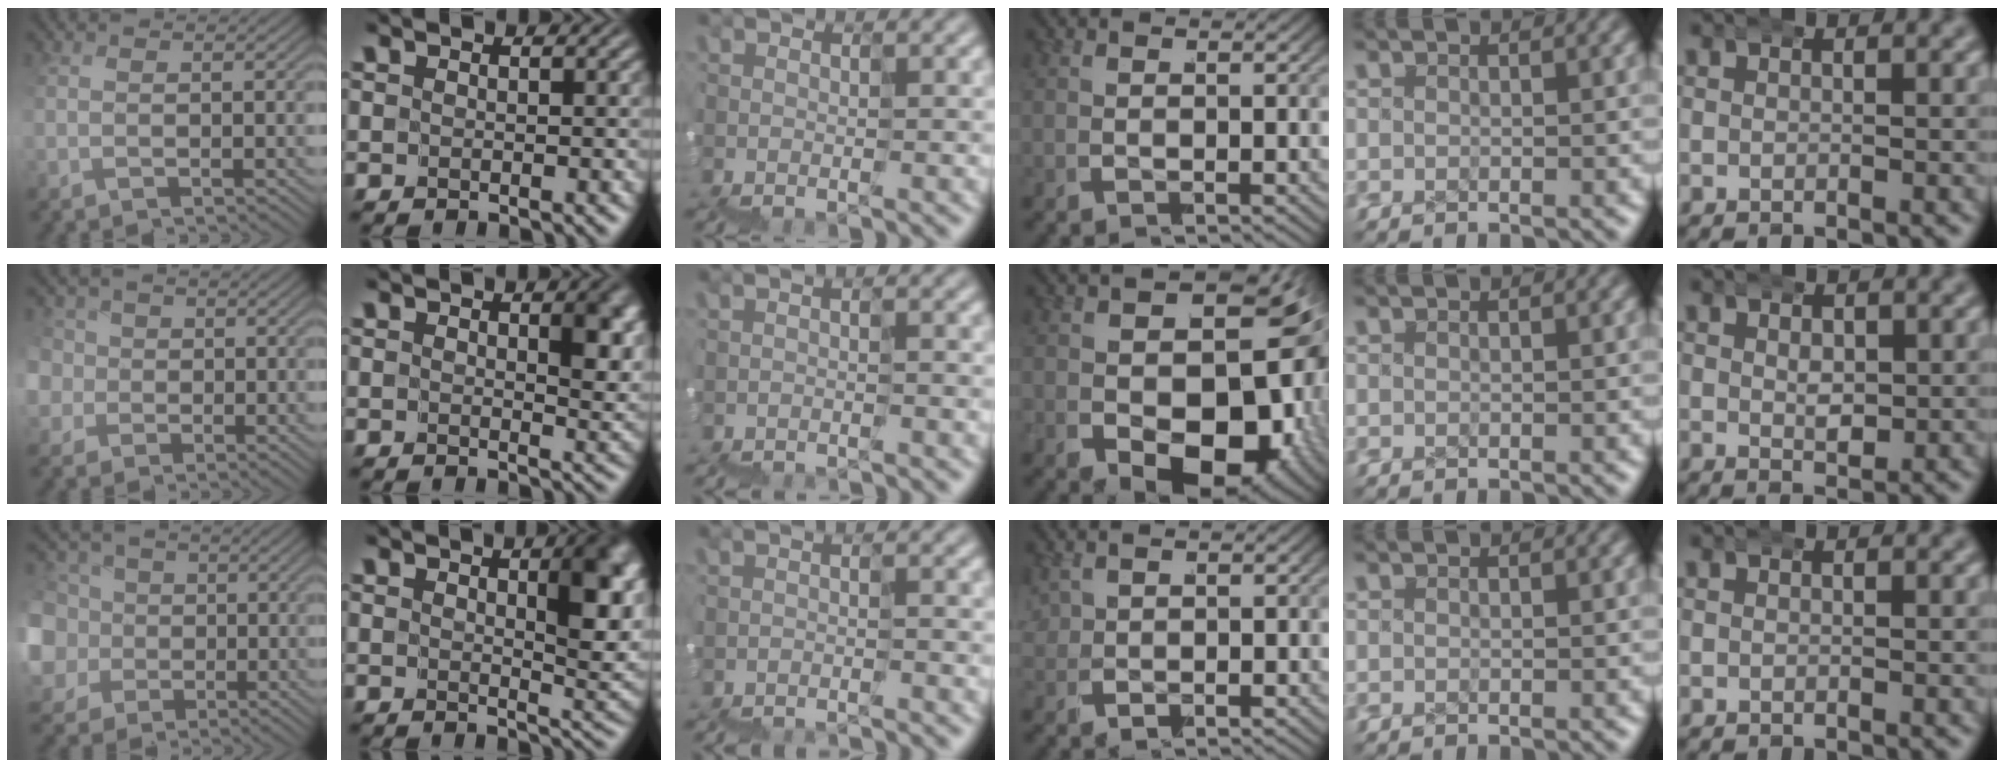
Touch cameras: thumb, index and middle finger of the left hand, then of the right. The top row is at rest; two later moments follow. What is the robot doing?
{"motion": "wrap", "object": "ethernet cable"}